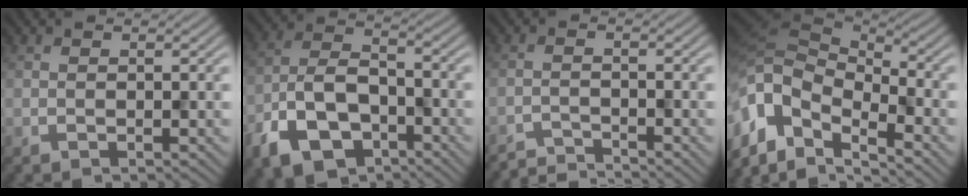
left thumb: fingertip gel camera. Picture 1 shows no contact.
{"total": 10.5, "force": [-5.9, 5.7, 6.5], "torque": [-0.138, -0.007, -0.123]}
{"total": 2.7, "force": [-2.7, 0.0, 0.3], "torque": [0.000, -0.002, -0.056]}
{"total": 12.5, "force": [-4.7, 7.1, 9.1], "torque": [-0.207, -0.013, -0.091]}